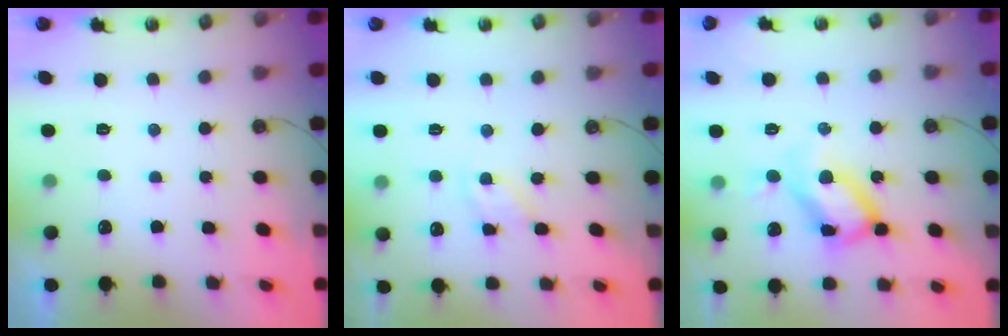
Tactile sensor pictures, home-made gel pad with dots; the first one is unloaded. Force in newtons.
{"total": 3.0, "press": 3.0, "slide": 0.4}
{"total": 14.9, "press": 14.9, "slide": 0.7}